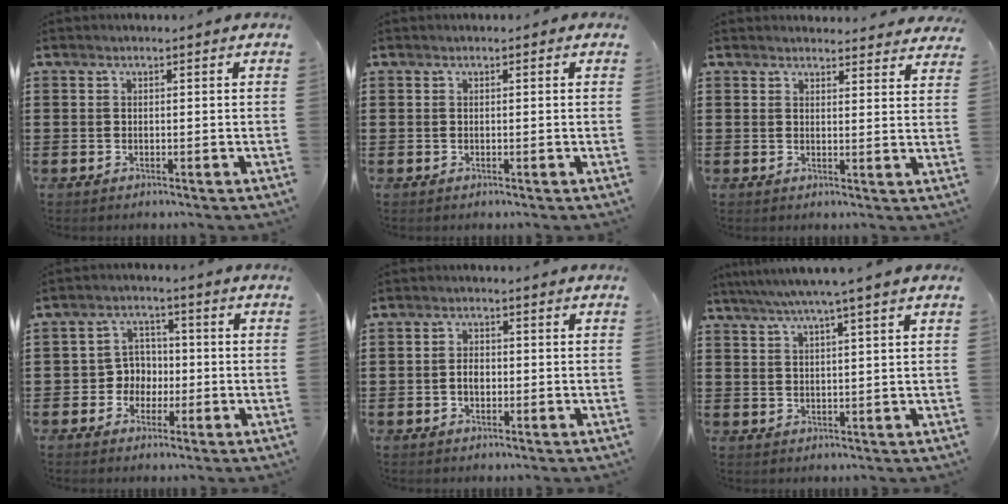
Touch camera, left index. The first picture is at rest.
{"total": 0.0}
{"total": 2.9, "force": [2.8, 0.3, 0.1], "torque": [-0.002, -0.013, 0.053]}
{"total": 4.6, "force": [-1.0, 4.3, 1.3], "torque": [-0.042, 0.013, -0.022]}
{"total": 2.3, "force": [-0.3, 1.4, 1.7], "torque": [-0.035, 0.004, -0.007]}
{"total": 4.4, "force": [3.2, -0.7, 2.9], "torque": [-0.062, -0.009, 0.055]}